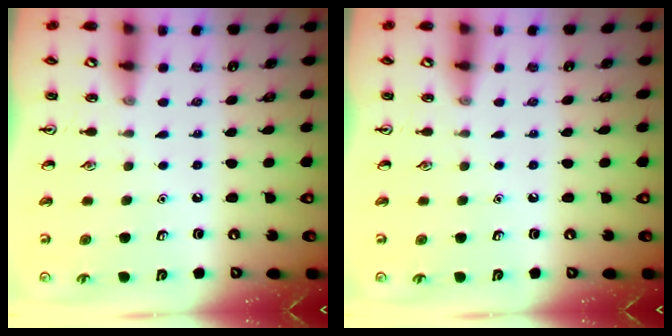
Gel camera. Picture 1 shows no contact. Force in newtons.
{"total": 0.0}